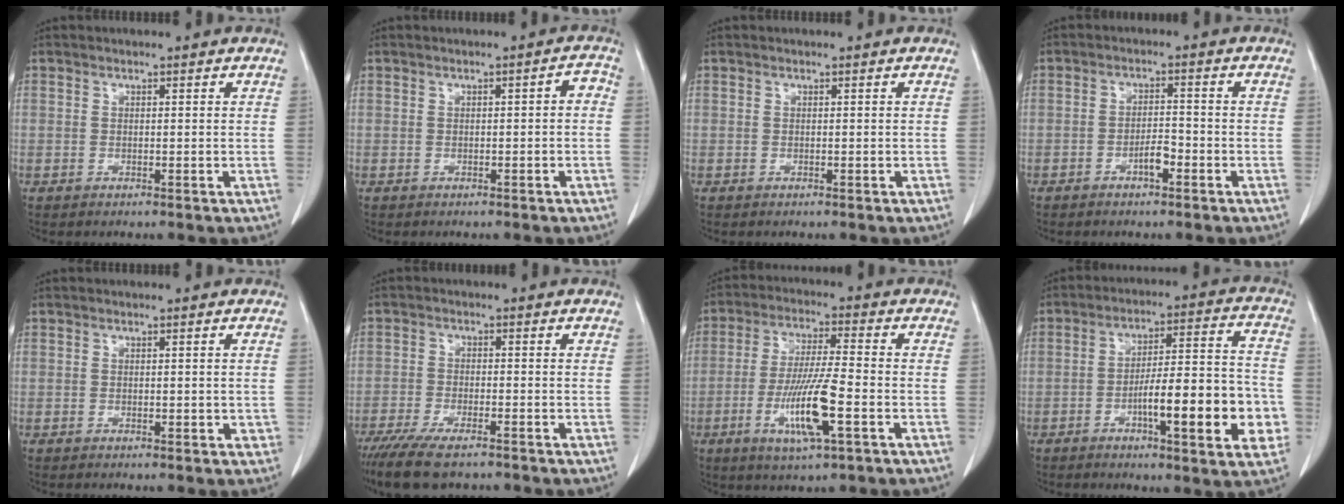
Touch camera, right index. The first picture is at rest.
{"total": 2.1, "force": [-0.5, 0.6, 1.9], "torque": [-0.019, 0.015, -0.009]}
{"total": 0.0}
{"total": 3.1, "force": [-1.8, 0.9, 2.4], "torque": [-0.039, 0.004, -0.034]}
{"total": 1.9, "force": [-0.4, 1.0, 1.6], "torque": [-0.018, 0.000, -0.003]}
{"total": 8.4, "force": [-6.5, 1.9, 5.0], "torque": [-0.085, -0.019, -0.110]}
{"total": 11.2, "force": [-3.8, 0.7, 10.5], "torque": [-0.202, -0.015, -0.073]}
{"total": 16.0, "force": [-5.0, 2.9, 14.9], "torque": [-0.216, 0.016, -0.071]}